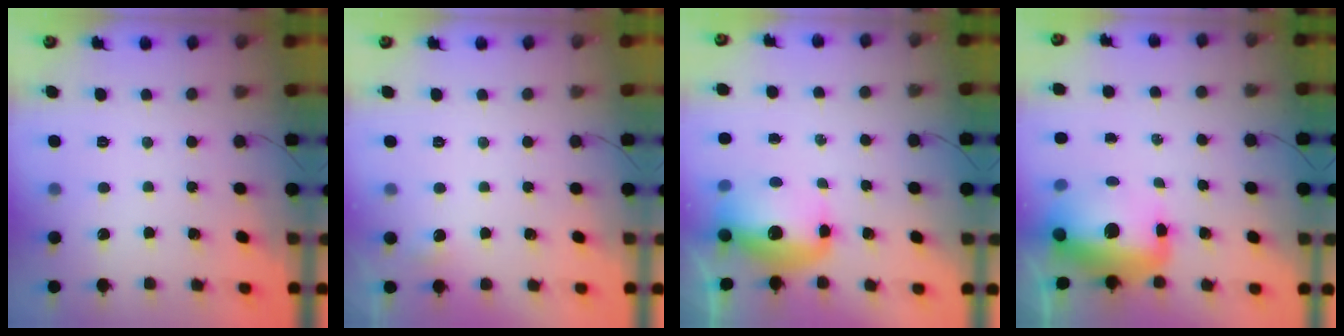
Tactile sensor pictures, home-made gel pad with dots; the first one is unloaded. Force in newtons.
{"total": 3.6, "press": 3.3, "slide": 1.5}
{"total": 12.3, "press": 12.0, "slide": 2.7}
{"total": 16.0, "press": 15.5, "slide": 3.9}